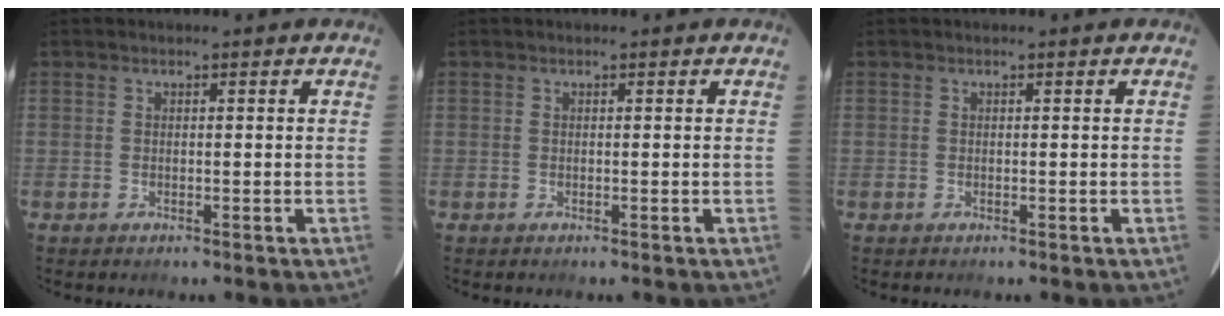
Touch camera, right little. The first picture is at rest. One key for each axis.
{"total": 0.0}
{"total": 0.0}